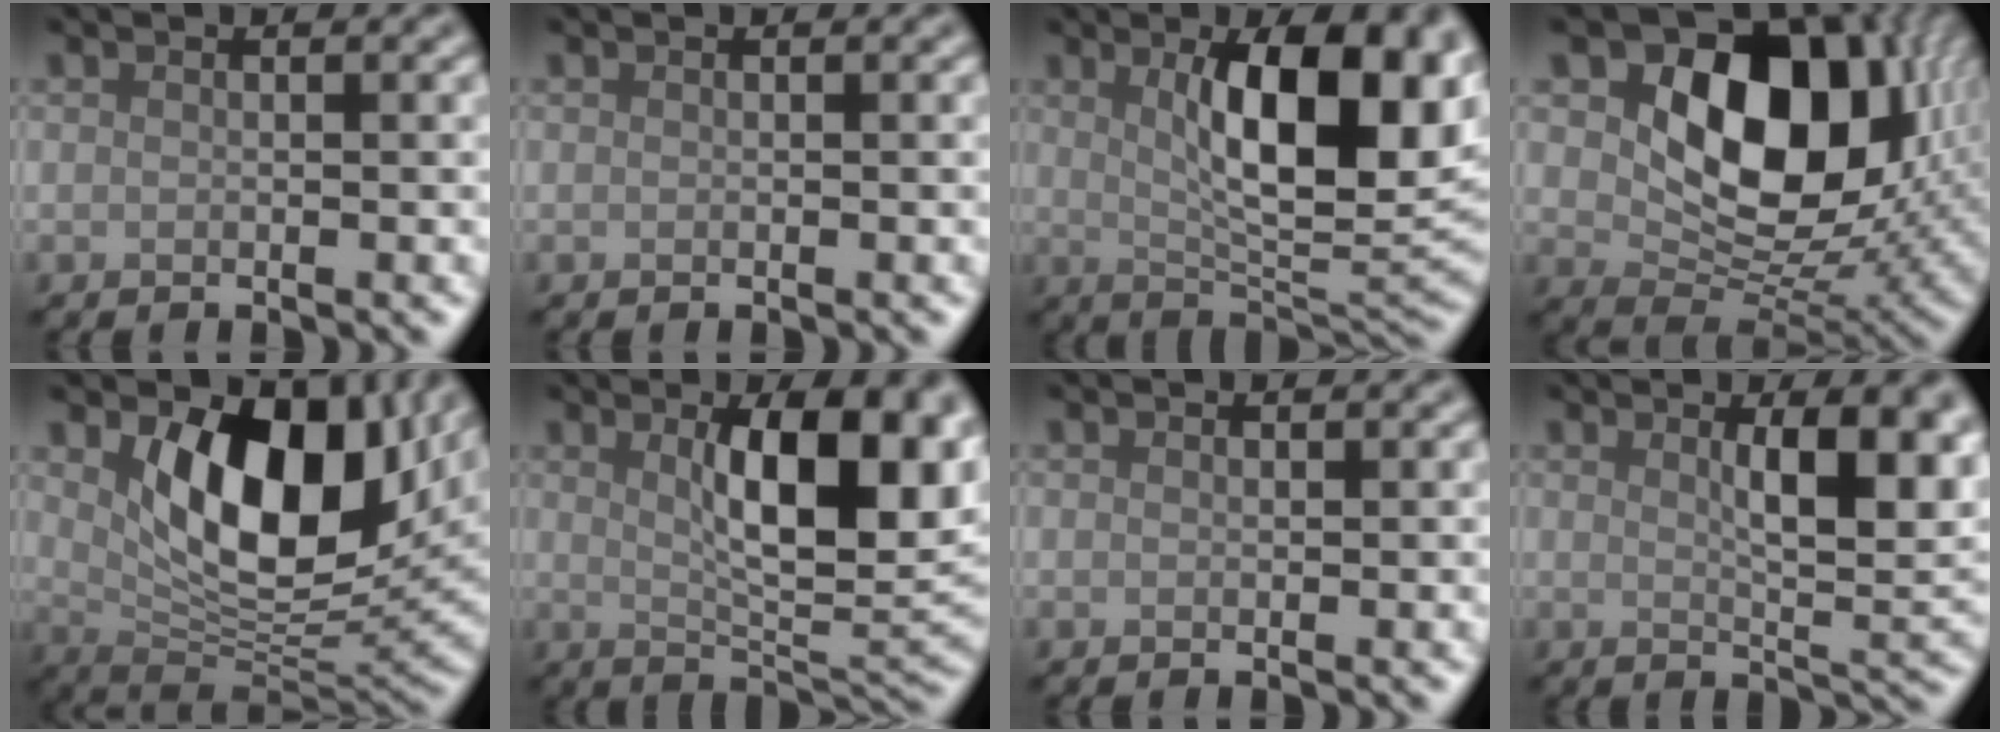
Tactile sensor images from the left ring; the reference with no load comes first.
{"total": 0.0}
{"total": 11.5, "force": [2.5, 4.2, 10.4], "torque": [-0.147, 0.001, 0.043]}
{"total": 13.5, "force": [3.4, 9.1, 9.4], "torque": [-0.128, -0.011, 0.060]}
{"total": 10.8, "force": [3.2, 6.0, 8.4], "torque": [-0.121, -0.025, 0.060]}
{"total": 10.3, "force": [2.4, 3.6, 9.3], "torque": [-0.131, 0.000, 0.041]}
{"total": 0.0}
{"total": 7.1, "force": [2.2, 2.2, 6.4], "torque": [-0.085, -0.004, 0.040]}